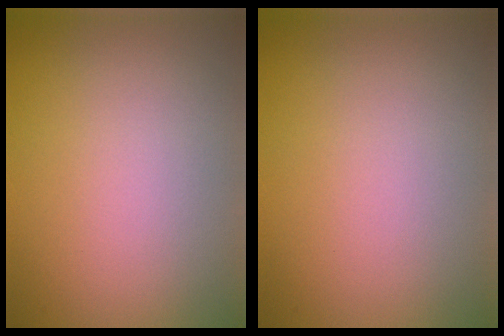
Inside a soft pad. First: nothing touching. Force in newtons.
{"total": 0.0}